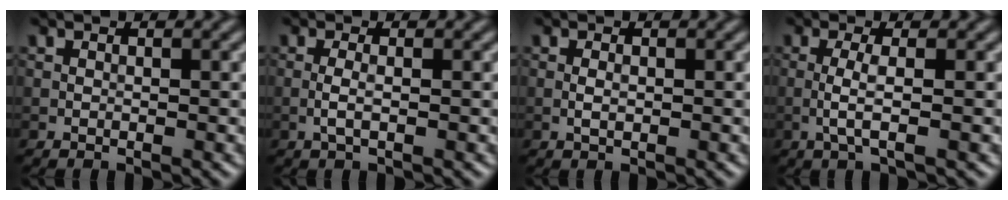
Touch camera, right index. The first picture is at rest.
{"total": 1.4, "force": [-0.3, 0.3, 1.3], "torque": [-0.029, 0.000, -0.010]}
{"total": 1.0, "force": [-0.1, 0.5, 0.8], "torque": [-0.020, -0.001, -0.003]}
{"total": 2.2, "force": [-0.4, 0.2, 2.2], "torque": [-0.046, 0.000, -0.013]}